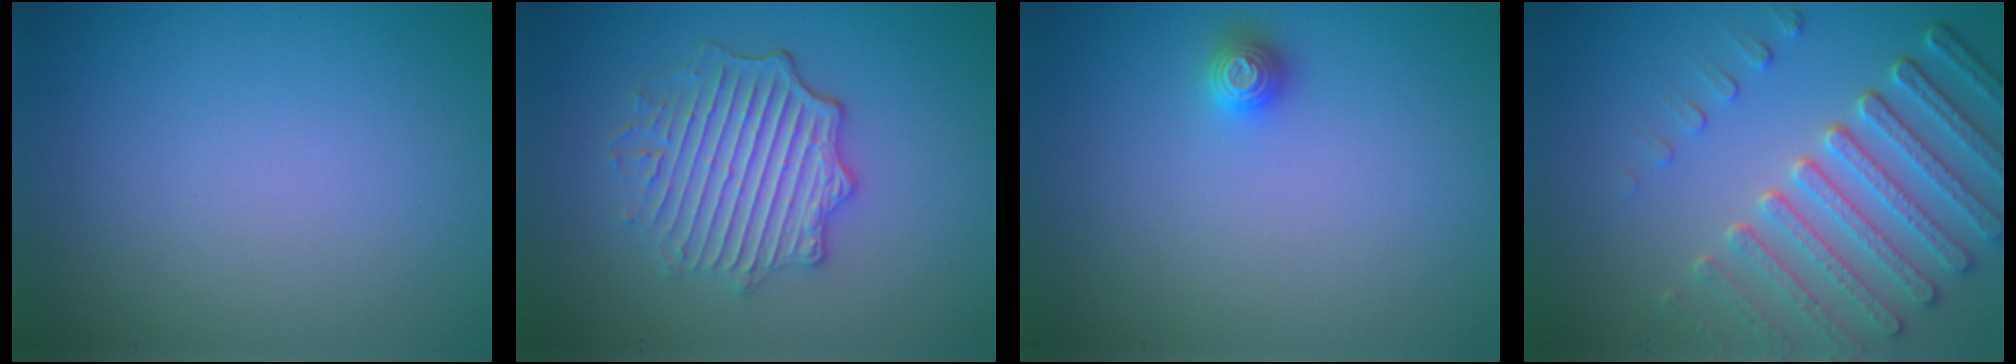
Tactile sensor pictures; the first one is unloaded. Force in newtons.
{"total": 4.9, "press": 4.1, "slide": 2.8}
{"total": 1.3, "press": 1.2, "slide": 0.3}
{"total": 6.4, "press": 5.2, "slide": 3.8}